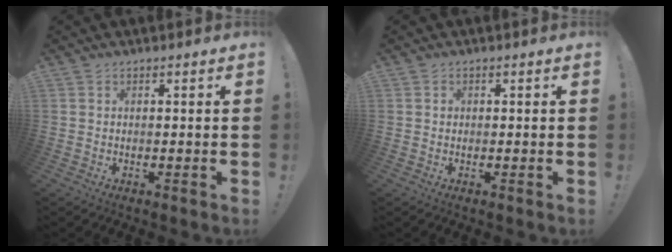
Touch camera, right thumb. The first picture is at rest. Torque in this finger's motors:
{"motor_torque": [0.13, 0.02, 0.31, -0.19, -0.02]}